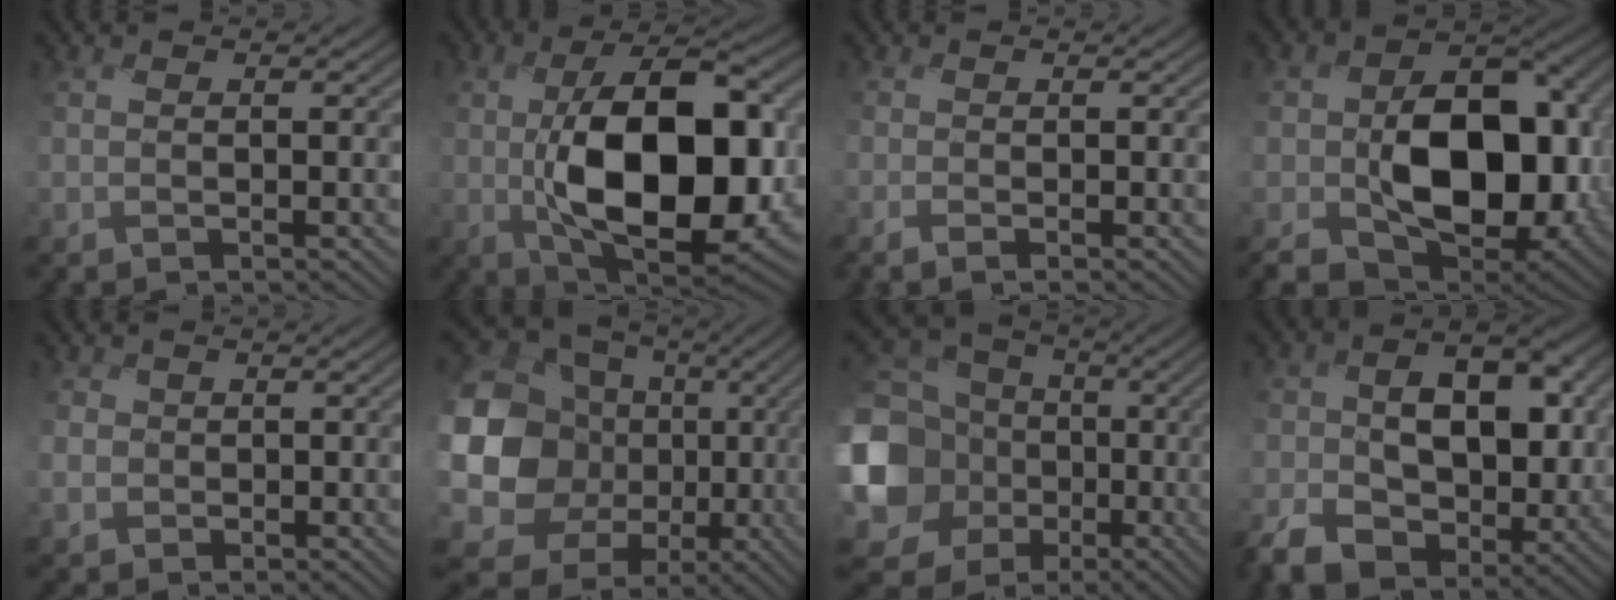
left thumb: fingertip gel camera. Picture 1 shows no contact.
{"total": 16.2, "force": [-0.8, 8.9, 13.5], "torque": [-0.224, -0.016, -0.003]}
{"total": 1.1, "force": [-0.7, -0.6, -0.5], "torque": [0.014, 0.001, -0.019]}
{"total": 14.4, "force": [-2.5, 10.2, 9.8], "torque": [-0.137, -0.031, -0.040]}
{"total": 1.8, "force": [-0.2, 1.6, -0.7], "torque": [0.007, -0.004, -0.015]}
{"total": 19.3, "force": [-3.2, 16.1, 10.1], "torque": [-0.246, -0.011, -0.079]}
{"total": 18.3, "force": [-3.4, 16.1, 7.9], "torque": [-0.229, -0.027, -0.068]}
{"total": 12.1, "force": [-2.3, 8.6, 8.3], "torque": [-0.108, -0.014, -0.048]}